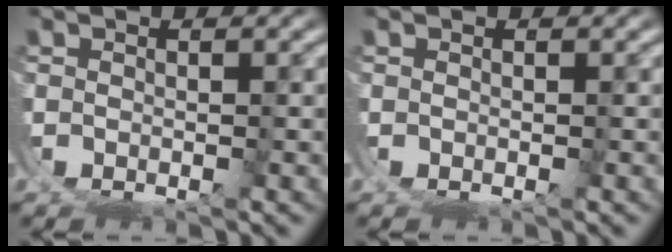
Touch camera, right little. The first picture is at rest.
{"total": 0.0}